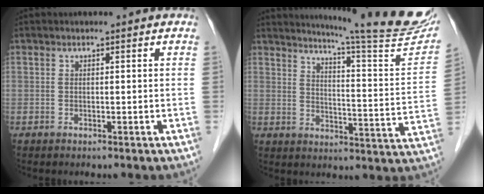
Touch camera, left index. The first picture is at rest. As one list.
[{"total": 20.4, "force": [18.2, -0.7, 9.1], "torque": [-0.133, -0.088, 0.221]}]